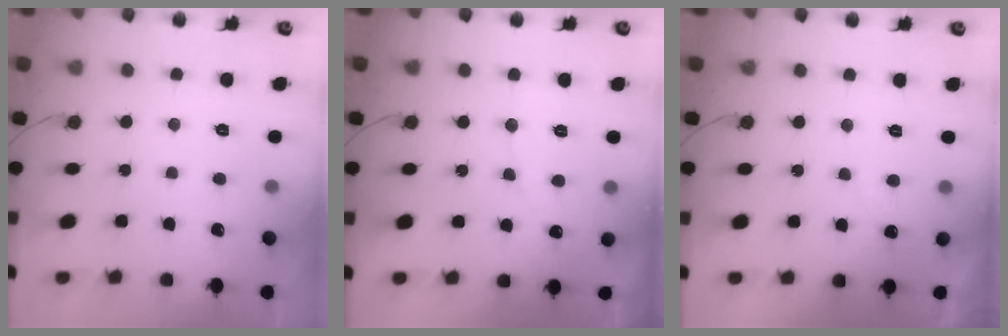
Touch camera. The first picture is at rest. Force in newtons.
{"total": 4.1, "press": 4.1, "slide": 0.4}
{"total": 2.3, "press": 2.3, "slide": 0.1}